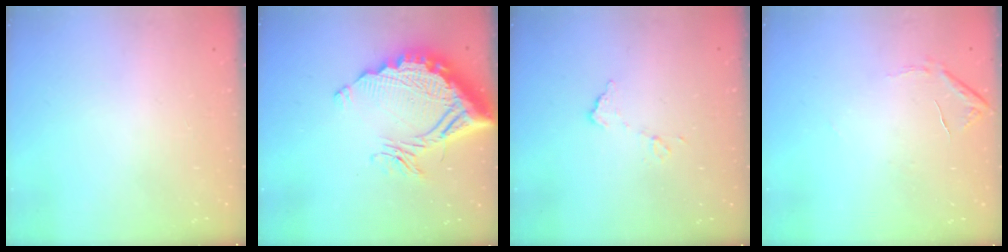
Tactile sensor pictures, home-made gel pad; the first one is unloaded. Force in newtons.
{"total": 19.1, "press": 19.0, "slide": 1.9}
{"total": 6.3, "press": 6.3, "slide": 0.3}
{"total": 7.6, "press": 7.5, "slide": 0.3}